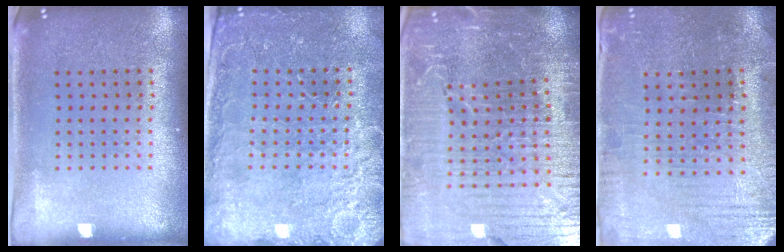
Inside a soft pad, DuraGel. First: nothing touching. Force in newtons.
{"total": 3.0, "press": 3.0, "slide": 0.5}
{"total": 7.1, "press": 6.1, "slide": 3.6}
{"total": 0.9, "press": 0.8, "slide": 0.4}